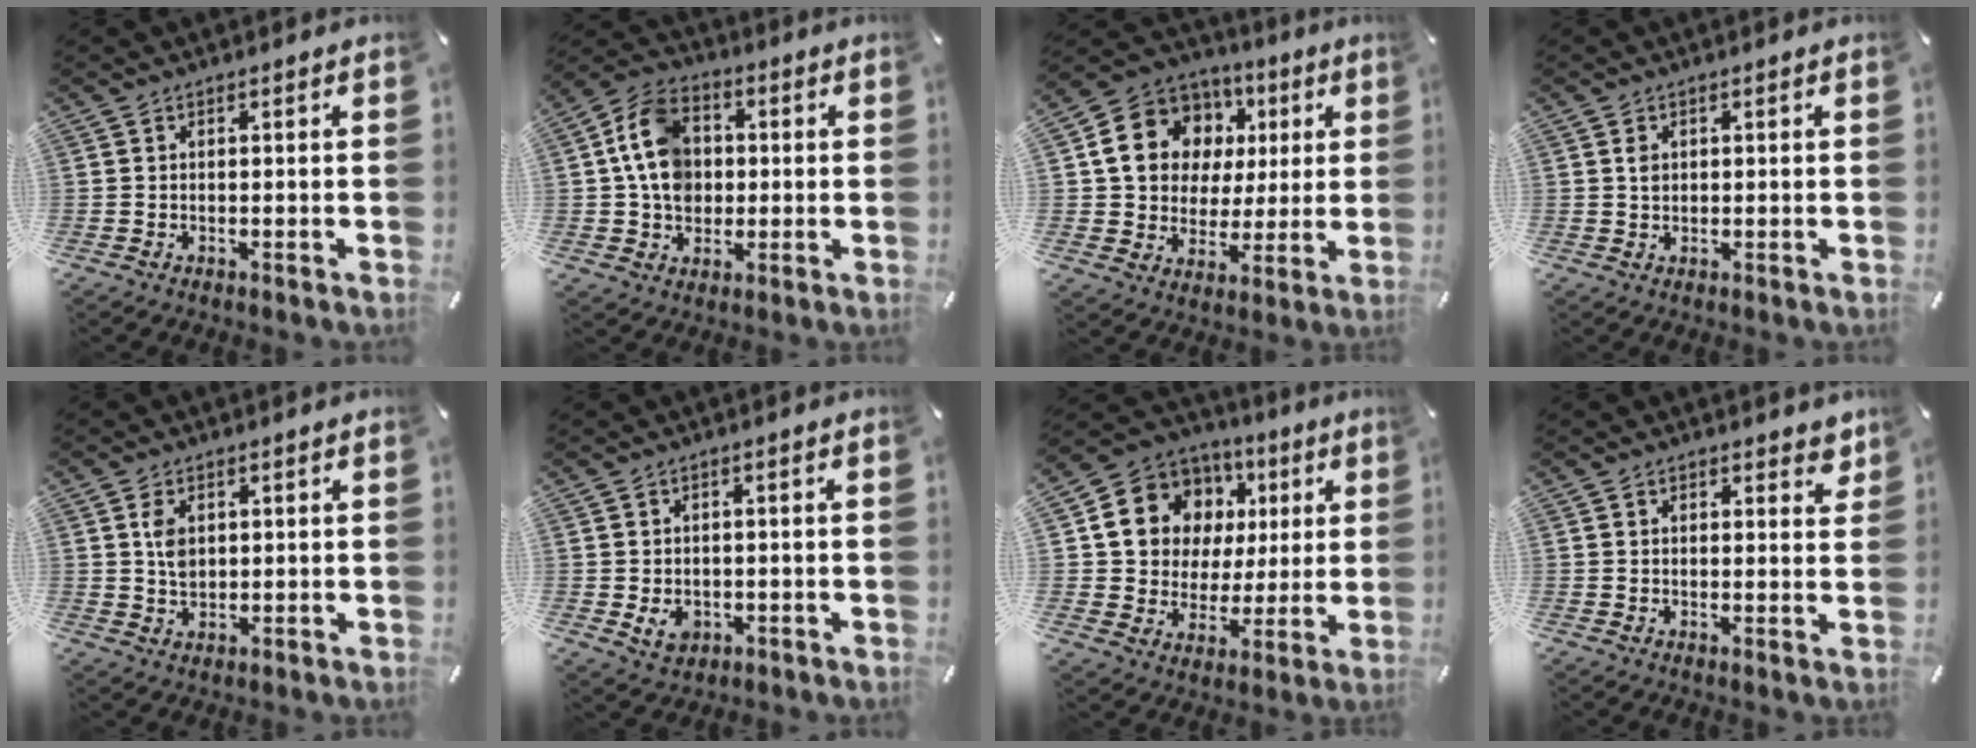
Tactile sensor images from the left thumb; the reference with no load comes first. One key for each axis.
{"total": 12.1, "fx": 0.5, "fy": 10.3, "fz": 6.3, "tx": -0.139, "ty": 0.021, "tz": 0.012}
{"total": 14.4, "fx": 3.8, "fy": 12.7, "fz": 5.6, "tx": -0.105, "ty": -0.005, "tz": 0.080}
{"total": 1.6, "fx": 0.5, "fy": 1.3, "fz": 0.9, "tx": -0.011, "ty": 0.001, "tz": 0.007}
{"total": 4.3, "fx": 1.3, "fy": 3.1, "fz": 2.7, "tx": -0.060, "ty": -0.001, "tz": 0.020}
{"total": 4.0, "fx": -0.8, "fy": 3.4, "fz": 2.0, "tx": -0.031, "ty": -0.006, "tz": -0.016}
{"total": 13.8, "fx": 4.3, "fy": 12.4, "fz": 4.5, "tx": -0.082, "ty": -0.017, "tz": 0.090}
{"total": 2.6, "fx": 1.8, "fy": 1.5, "fz": 1.1, "tx": -0.001, "ty": -0.005, "tz": 0.027}